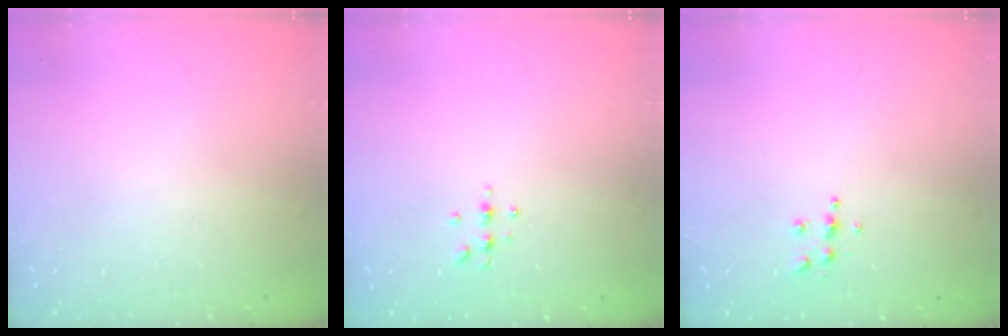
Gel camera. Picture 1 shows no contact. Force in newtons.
{"total": 5.0, "press": 4.9, "slide": 0.9}
{"total": 5.4, "press": 5.4, "slide": 0.5}